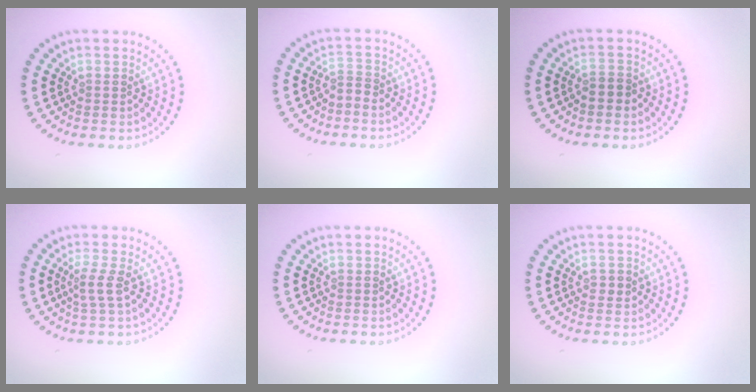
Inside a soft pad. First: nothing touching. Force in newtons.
{"total": 1.0, "press": 0.4, "slide": 1.0}
{"total": 1.5, "press": 1.4, "slide": 0.7}
{"total": 1.8, "press": 1.3, "slide": 1.2}
{"total": 0.0}
{"total": 0.9, "press": 0.9, "slide": 0.0}